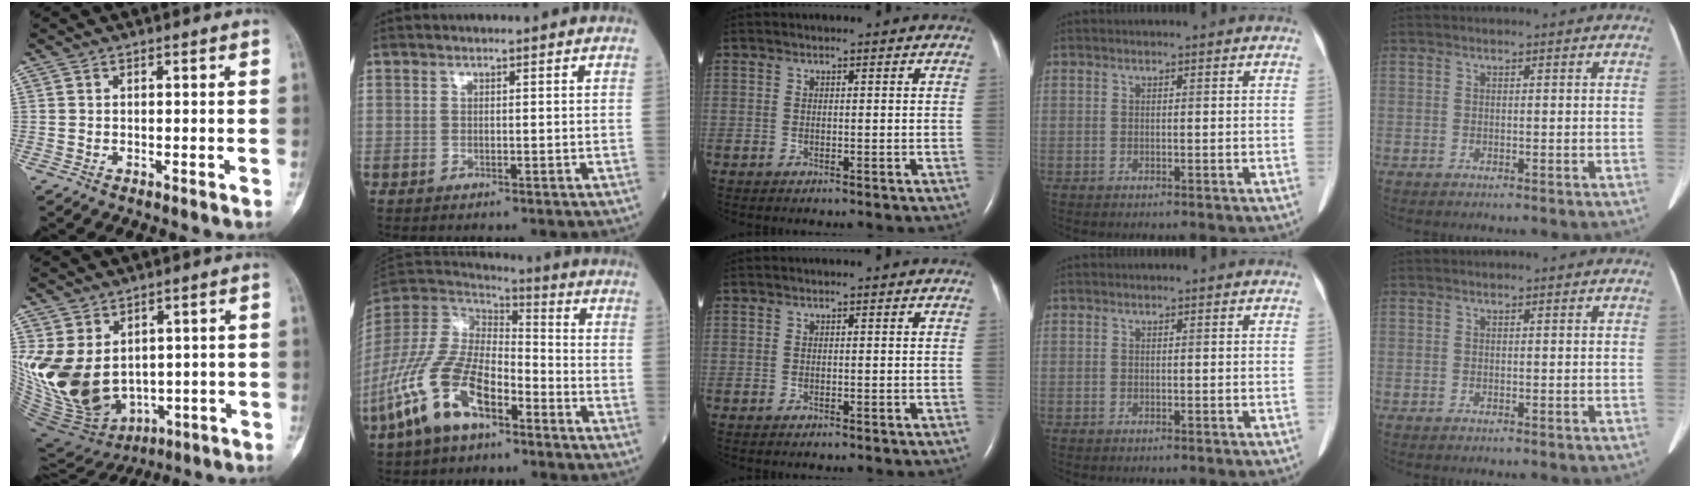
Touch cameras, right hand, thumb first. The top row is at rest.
{"thumb": {"total": 17.5, "force": [0.8, 13.0, 11.7], "torque": [-0.237, -0.010, 0.059]}, "index": {"total": 15.4, "force": [-8.2, 6.5, 11.4], "torque": [-0.245, -0.007, -0.159]}}